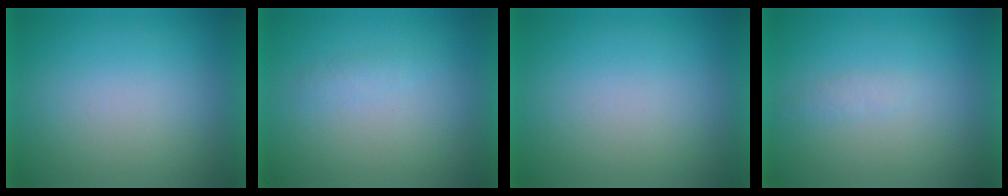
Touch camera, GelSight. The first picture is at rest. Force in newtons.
{"total": 1.3}
{"total": 0.0}
{"total": 1.3}